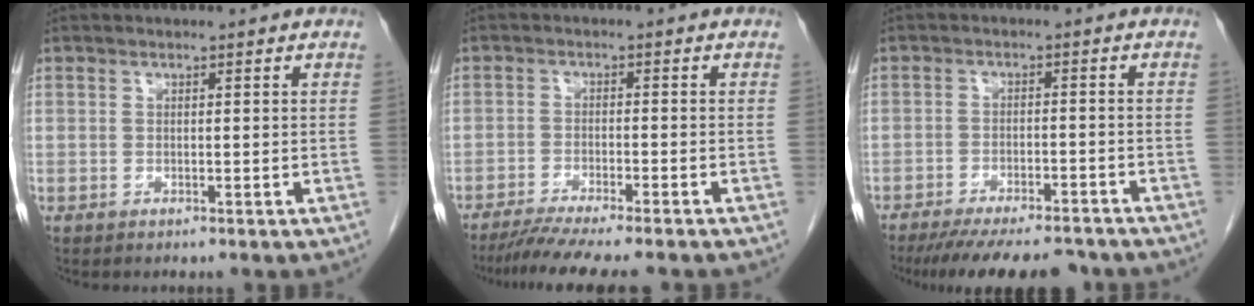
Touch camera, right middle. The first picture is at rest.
{"total": 9.2, "force": [-7.9, -0.2, 4.7], "torque": [-0.060, -0.021, -0.123]}
{"total": 14.2, "force": [-12.4, 3.3, 6.3], "torque": [-0.112, -0.015, -0.173]}